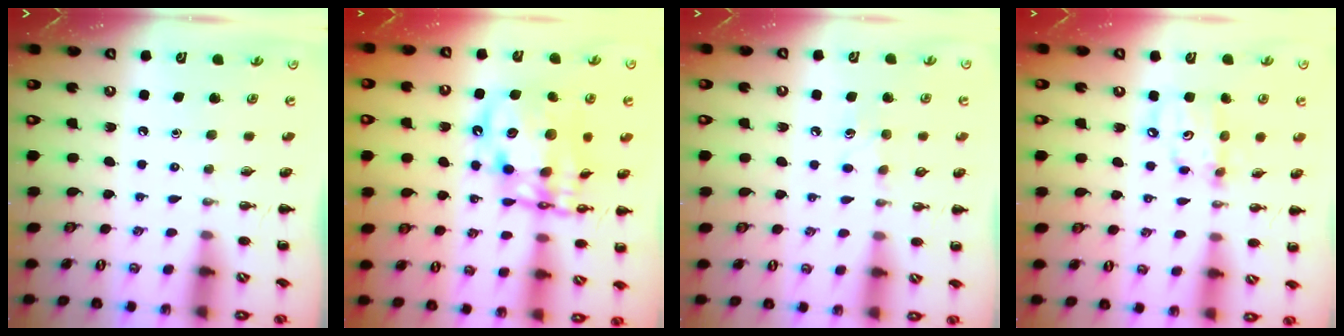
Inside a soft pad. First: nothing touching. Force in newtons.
{"total": 16.4, "press": 15.9, "slide": 4.2}
{"total": 4.8, "press": 4.6, "slide": 1.3}
{"total": 7.7, "press": 7.6, "slide": 1.4}